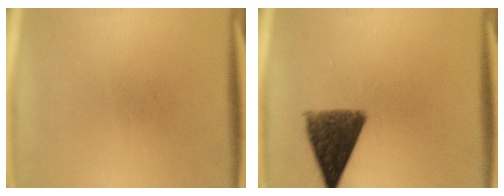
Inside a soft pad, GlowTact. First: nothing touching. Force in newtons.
{"total": 10.1}